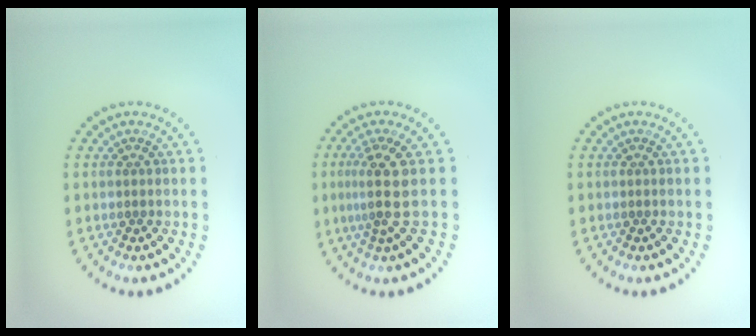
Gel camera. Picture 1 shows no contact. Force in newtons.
{"total": 3.3, "press": 2.5, "slide": 2.1}
{"total": 0.0}